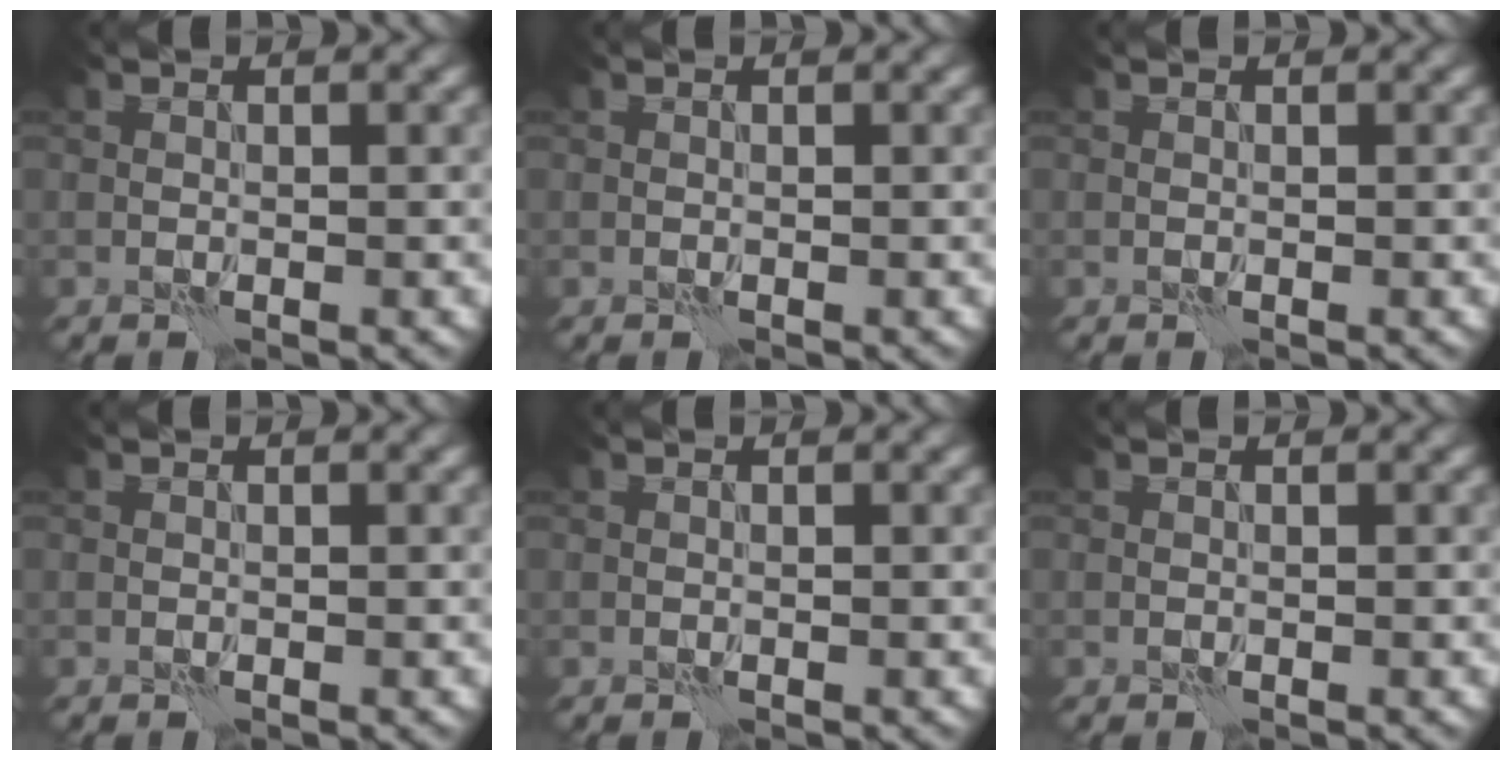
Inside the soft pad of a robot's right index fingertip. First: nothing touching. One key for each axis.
{"total": 0.0}
{"total": 0.0}
{"total": 0.0}
{"total": 0.0}
{"total": 0.0}